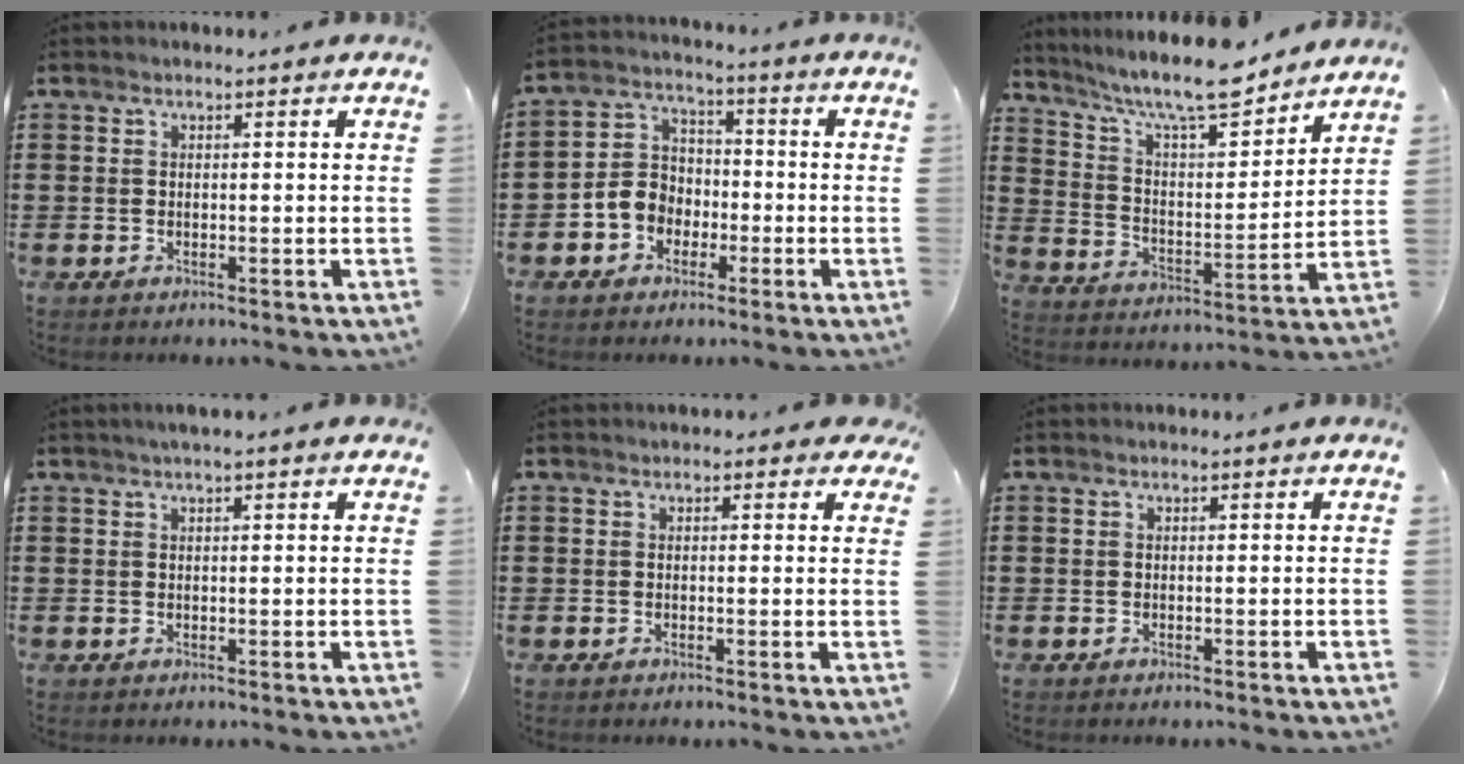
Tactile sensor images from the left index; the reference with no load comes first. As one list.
[{"total": 5.7, "force": [-2.3, 4.9, 1.7], "torque": [-0.058, 0.014, -0.050]}, {"total": 10.0, "force": [8.5, 1.6, 4.9], "torque": [-0.118, -0.049, 0.146]}, {"total": 1.3, "force": [0.9, 0.0, 1.0], "torque": [-0.019, 0.002, 0.017]}, {"total": 0.9, "force": [0.3, 0.7, 0.5], "torque": [-0.012, 0.007, 0.004]}, {"total": 0.0}]